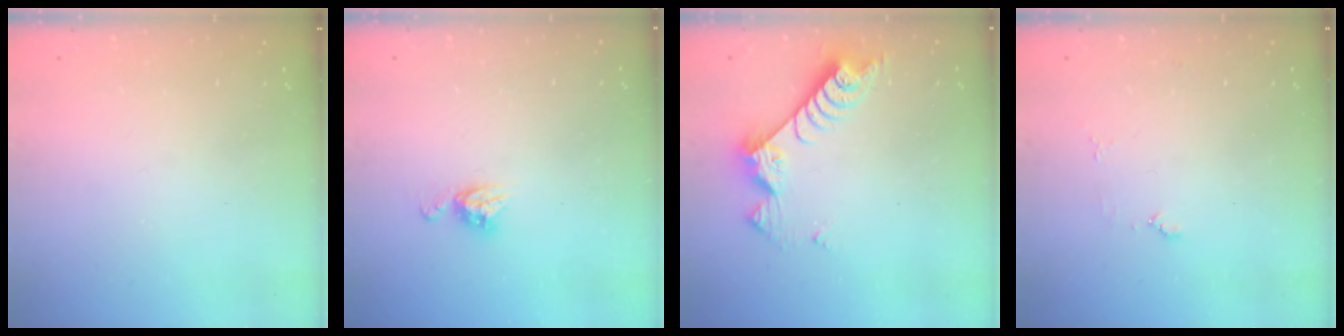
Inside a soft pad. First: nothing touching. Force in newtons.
{"total": 6.0, "press": 6.0, "slide": 0.4}
{"total": 7.6, "press": 7.6, "slide": 0.4}
{"total": 4.2, "press": 4.2, "slide": 0.5}